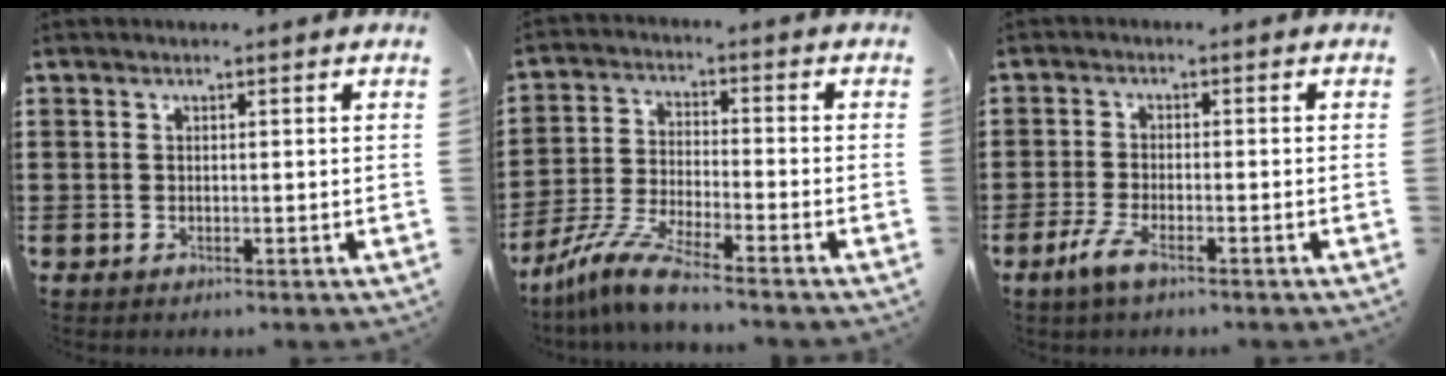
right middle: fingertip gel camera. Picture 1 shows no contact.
{"total": 7.7, "force": [-6.6, 0.2, 3.9], "torque": [-0.092, -0.009, -0.132]}
{"total": 3.7, "force": [-2.3, 0.6, 2.9], "torque": [-0.076, -0.012, -0.048]}